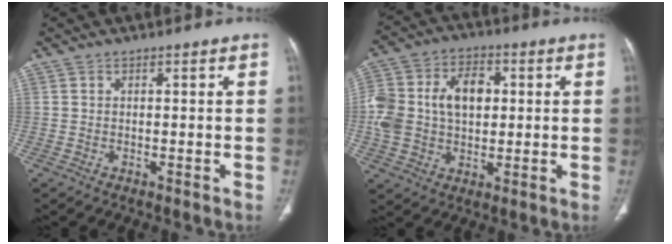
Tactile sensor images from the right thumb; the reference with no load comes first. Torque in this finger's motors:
{"motor_torque": [1.86, 1.78, 1.41, 0.15, 0.14]}